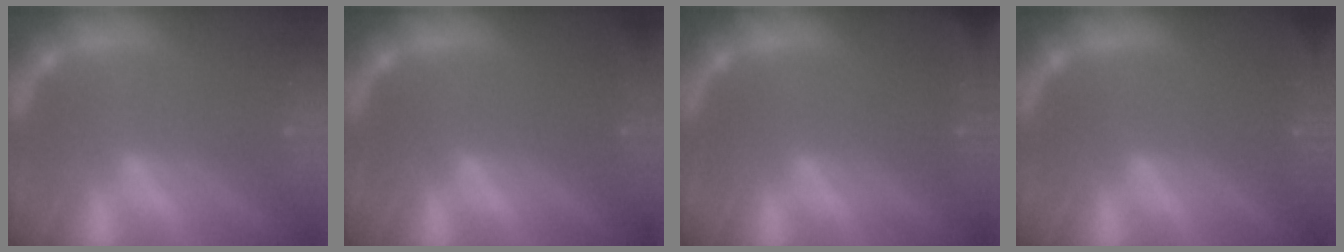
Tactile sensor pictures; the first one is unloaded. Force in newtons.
{"total": 0.9}
{"total": 2.9}
{"total": 1.4}